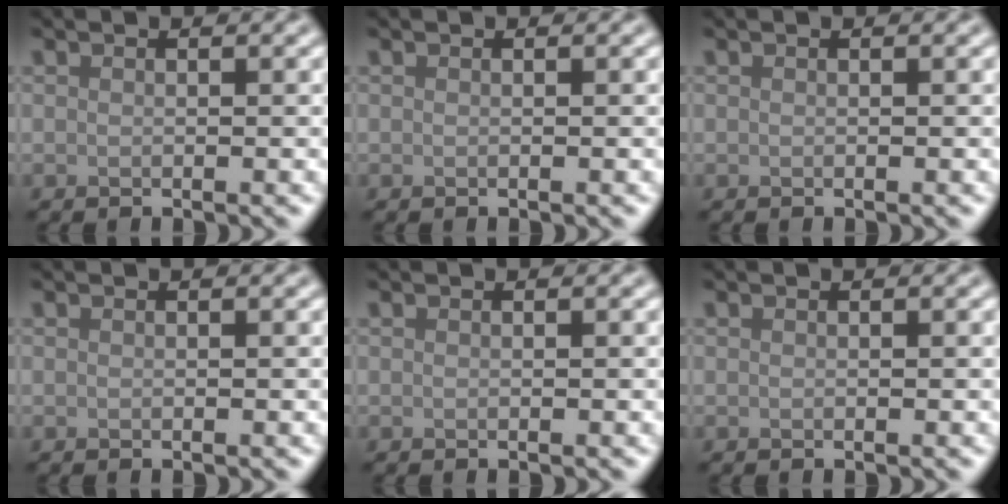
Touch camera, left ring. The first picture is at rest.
{"total": 0.0}
{"total": 0.0}
{"total": 0.0}
{"total": 0.0}
{"total": 0.0}